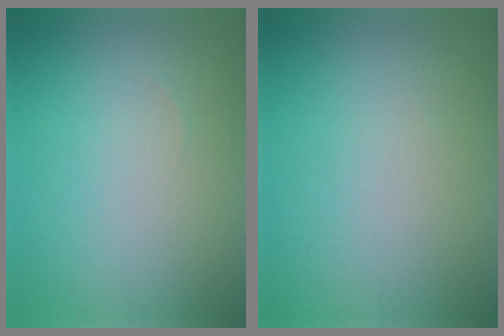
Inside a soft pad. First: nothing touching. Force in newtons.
{"total": 0.0}